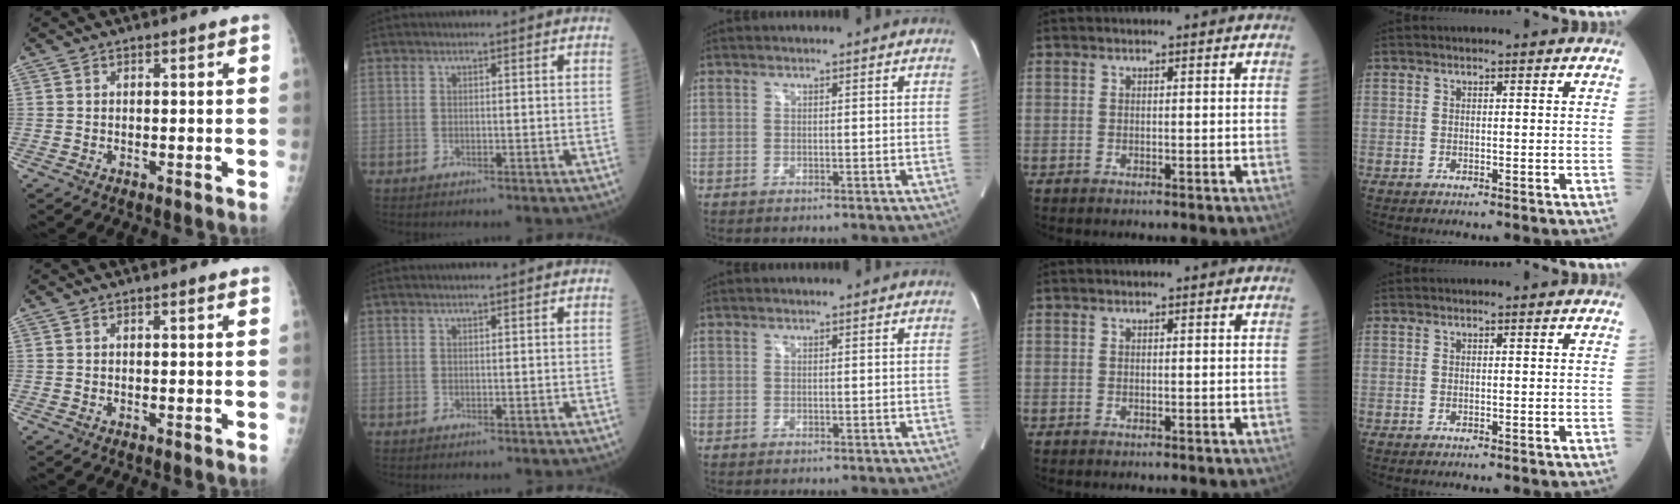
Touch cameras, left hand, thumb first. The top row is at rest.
{"thumb": {"total": 0.7, "force": [0.5, 0.0, 0.5], "torque": [-0.006, 0.000, 0.008]}}